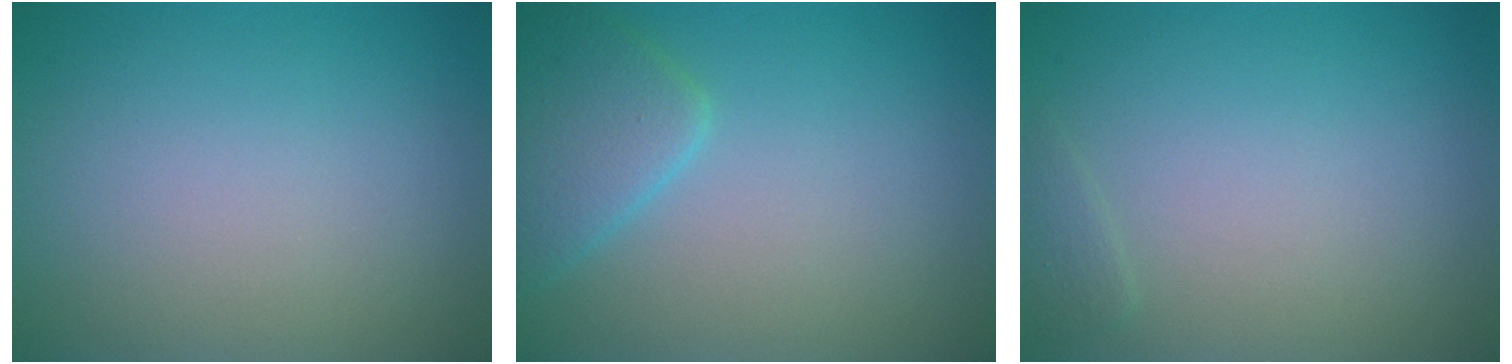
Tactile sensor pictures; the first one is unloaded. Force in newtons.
{"total": 3.4, "press": 3.4, "slide": 0.1}
{"total": 0.7, "press": 0.7, "slide": 0.1}